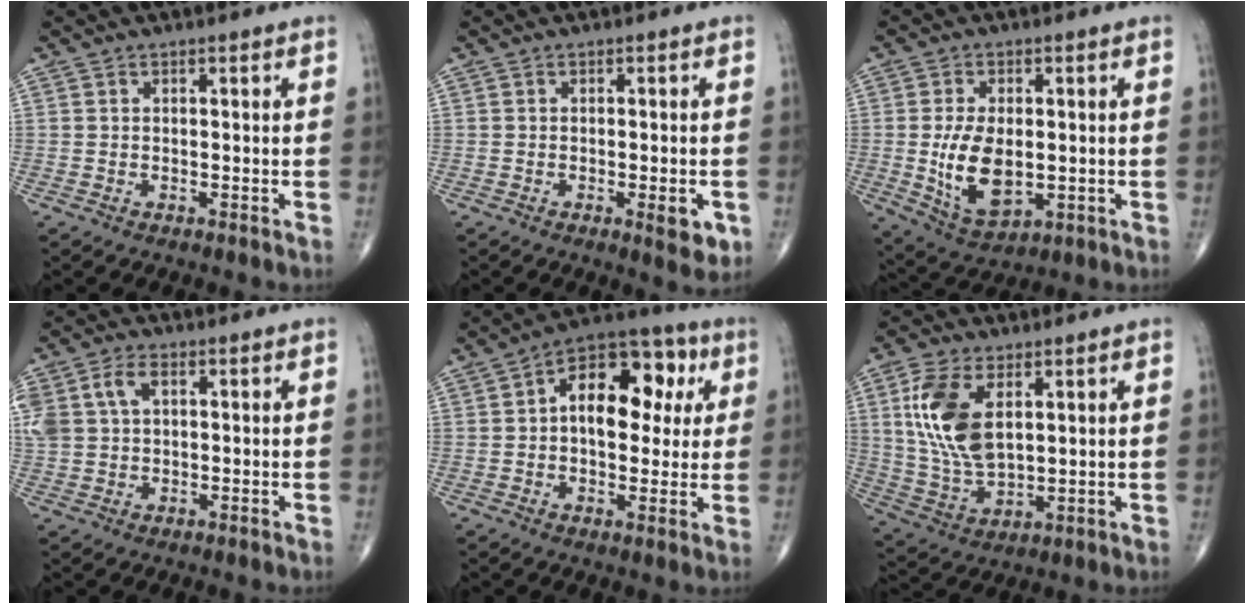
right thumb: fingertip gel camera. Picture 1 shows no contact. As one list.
[{"total": 4.7, "force": [-1.5, 1.5, 4.2], "torque": [-0.043, -0.005, -0.016]}, {"total": 11.0, "force": [-0.8, 6.1, 9.2], "torque": [-0.160, -0.013, -0.001]}, {"total": 9.9, "force": [2.7, 6.7, 6.7], "torque": [-0.173, 0.017, 0.055]}, {"total": 15.8, "force": [3.1, 9.4, 12.3], "torque": [-0.142, 0.023, 0.038]}, {"total": 13.8, "force": [4.1, 7.3, 10.9], "torque": [-0.219, -0.015, 0.089]}]